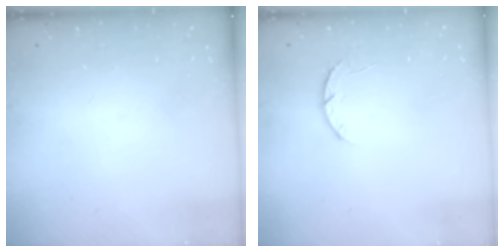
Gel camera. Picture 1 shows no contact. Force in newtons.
{"total": 3.4, "press": 3.4, "slide": 0.6}